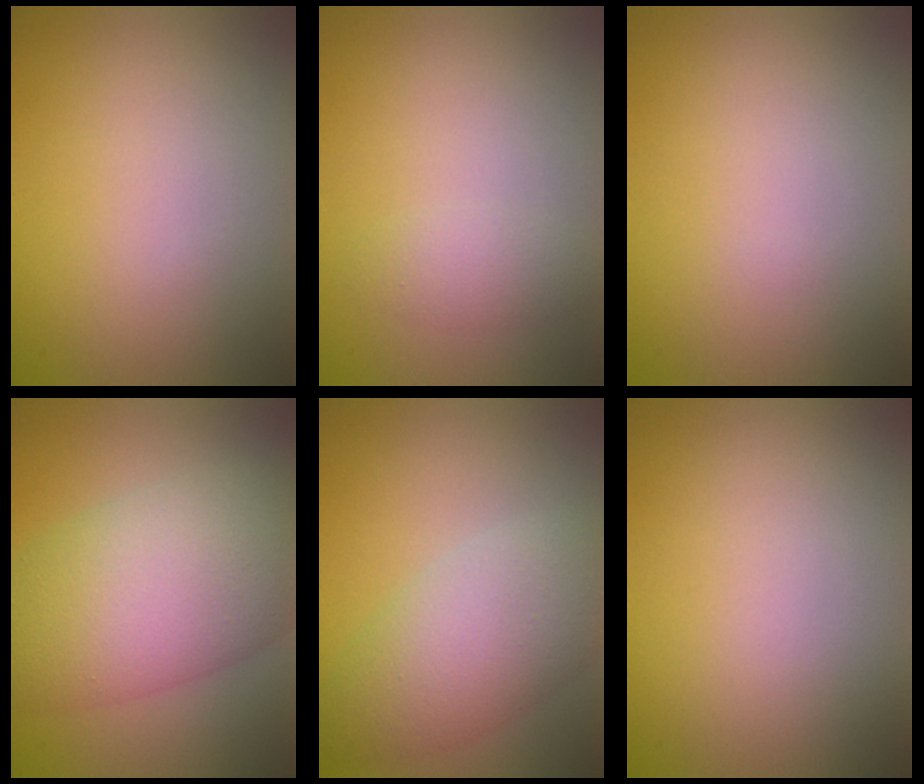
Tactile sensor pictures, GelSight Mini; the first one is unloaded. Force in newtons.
{"total": 1.6, "press": 1.6, "slide": 0.0}
{"total": 0.0}
{"total": 9.6, "press": 9.6, "slide": 0.2}
{"total": 5.7, "press": 5.7, "slide": 0.3}
{"total": 0.0}